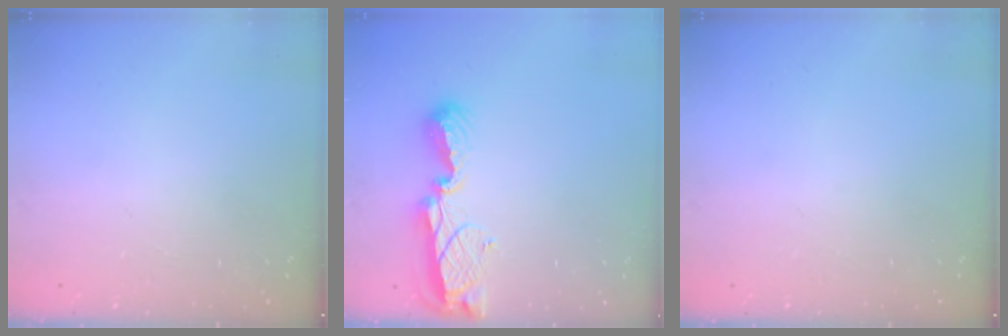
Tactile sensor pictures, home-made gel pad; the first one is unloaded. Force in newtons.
{"total": 8.1, "press": 8.1, "slide": 0.7}
{"total": 0.0}